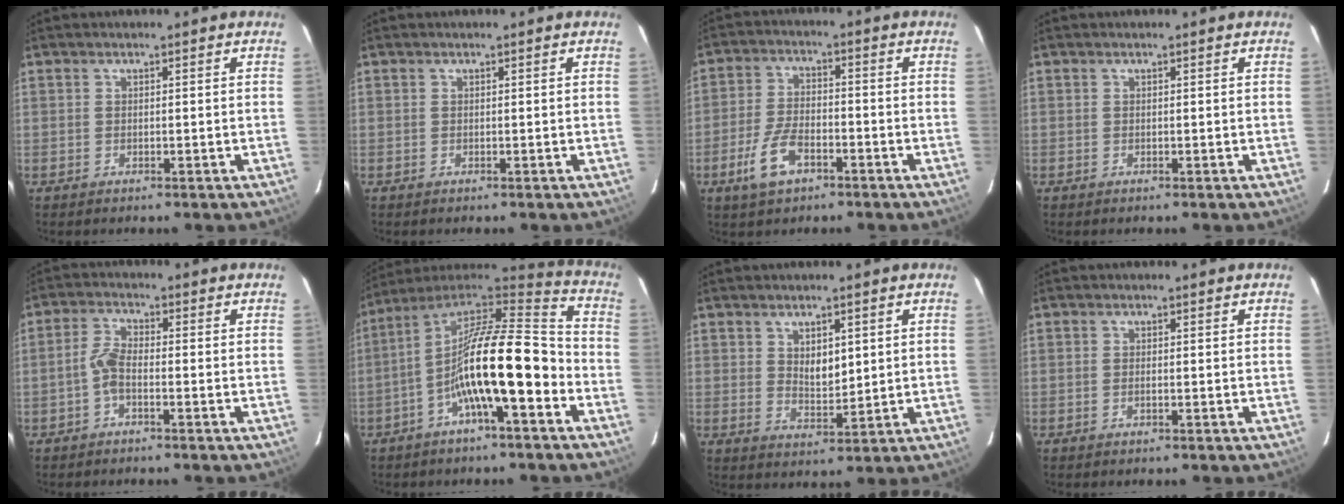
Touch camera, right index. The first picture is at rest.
{"total": 0.0}
{"total": 7.1, "force": [-3.7, 3.3, 5.1], "torque": [-0.114, 0.000, -0.070]}
{"total": 0.0}
{"total": 3.5, "force": [-1.3, 1.1, 3.1], "torque": [-0.067, 0.007, -0.029]}
{"total": 16.5, "force": [-5.1, 2.2, 15.5], "torque": [-0.269, 0.024, -0.088]}
{"total": 4.4, "force": [1.4, 2.1, 3.6], "torque": [-0.062, -0.004, 0.030]}
{"total": 0.6, "force": [-0.2, 0.1, 0.5], "torque": [-0.012, 0.000, -0.002]}